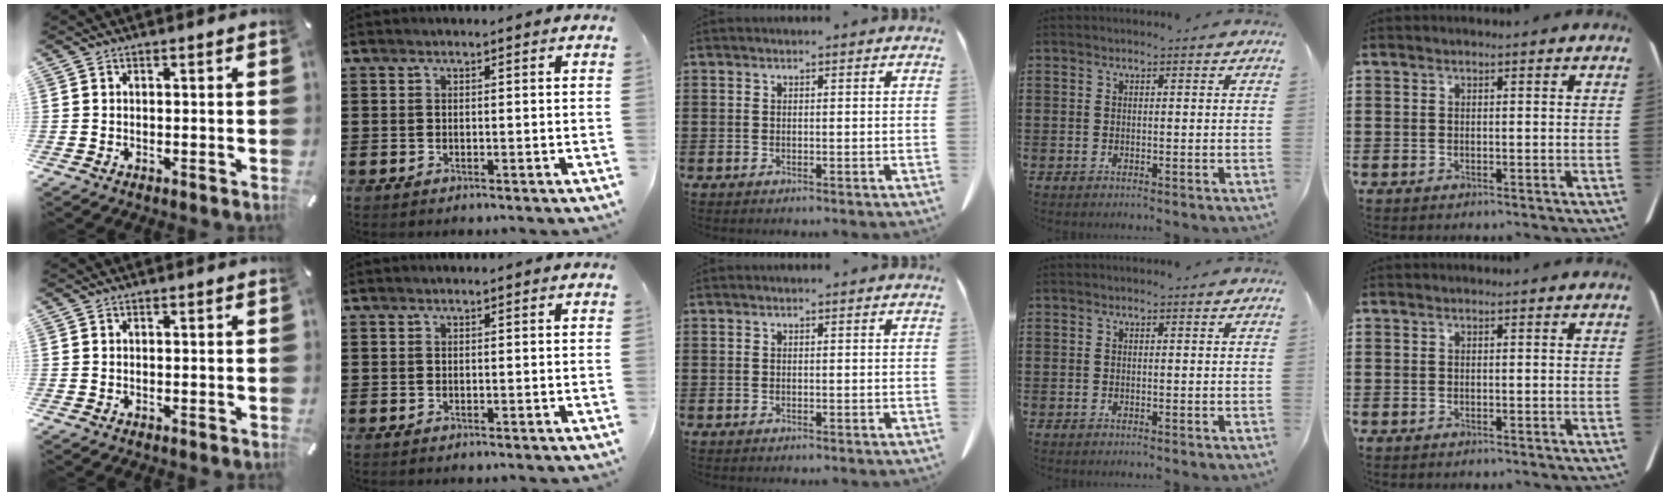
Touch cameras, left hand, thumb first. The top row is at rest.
{}